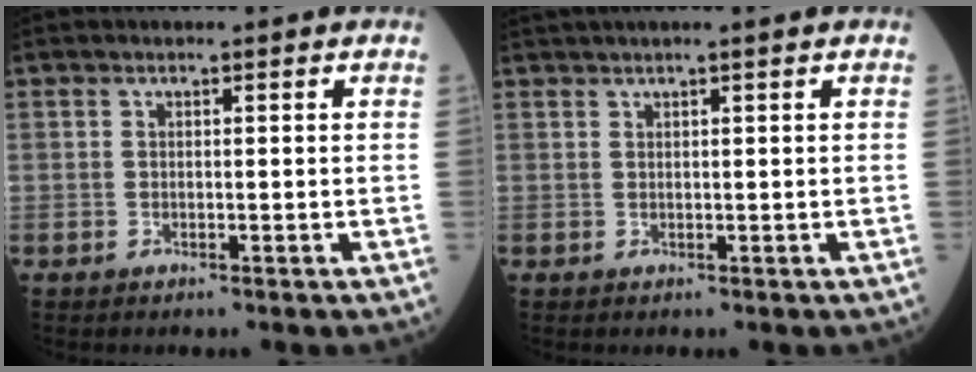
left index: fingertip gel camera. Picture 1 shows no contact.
{"total": 3.7, "force": [3.0, -0.7, 2.2], "torque": [-0.025, 0.020, 0.050]}